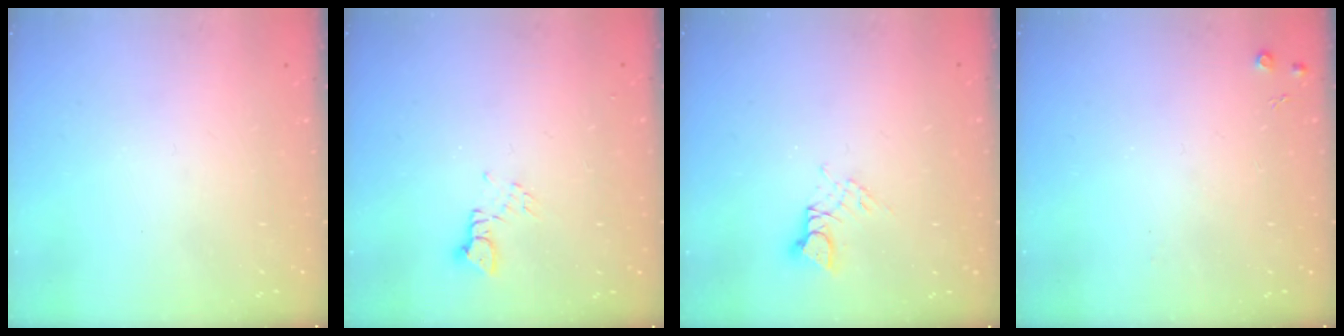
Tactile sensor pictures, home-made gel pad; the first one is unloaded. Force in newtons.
{"total": 2.2, "press": 2.2, "slide": 0.3}
{"total": 3.8, "press": 3.7, "slide": 0.6}
{"total": 4.7, "press": 4.7, "slide": 0.8}